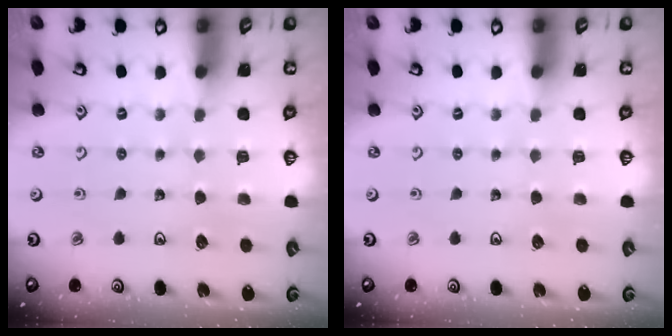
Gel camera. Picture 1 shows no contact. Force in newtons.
{"total": 0.0}